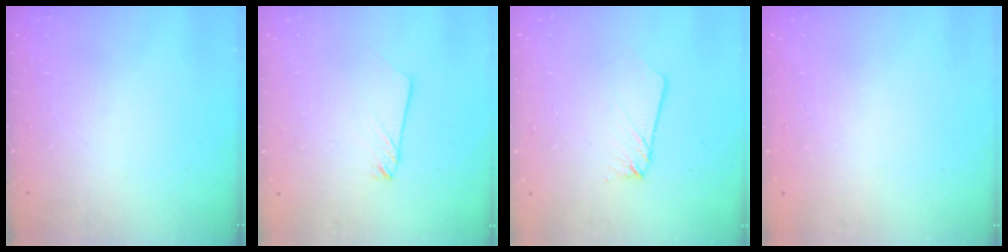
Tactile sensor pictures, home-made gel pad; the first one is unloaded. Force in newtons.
{"total": 2.1, "press": 2.1, "slide": 0.2}
{"total": 2.6, "press": 2.6, "slide": 0.2}
{"total": 0.0}